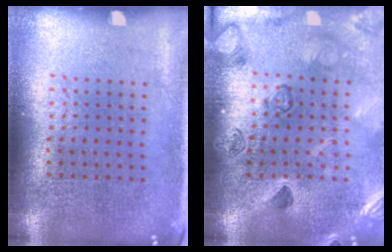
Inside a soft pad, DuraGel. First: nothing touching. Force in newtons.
{"total": 2.3, "press": 2.3, "slide": 0.2}